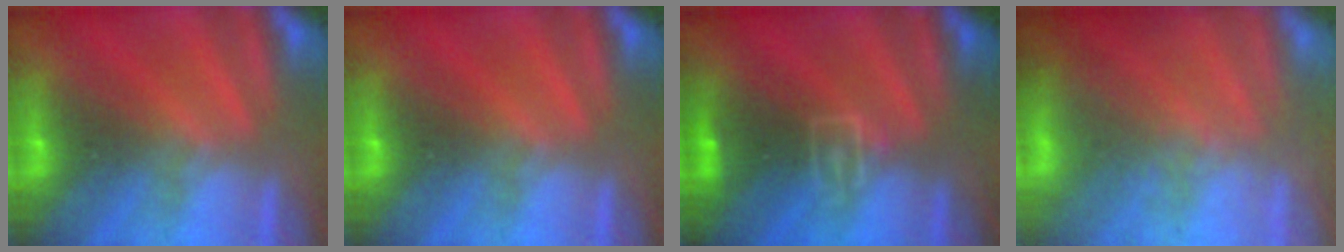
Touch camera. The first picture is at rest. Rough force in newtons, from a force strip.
{"total": 0.0}
{"total": 2.9}
{"total": 7.5}